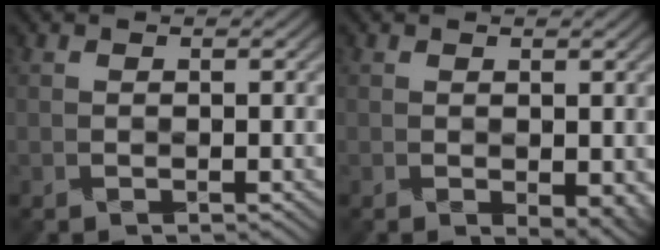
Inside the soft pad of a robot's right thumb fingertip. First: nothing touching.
{"total": 3.0, "force": [-0.4, 1.7, 2.4], "torque": [-0.033, -0.011, 0.001]}